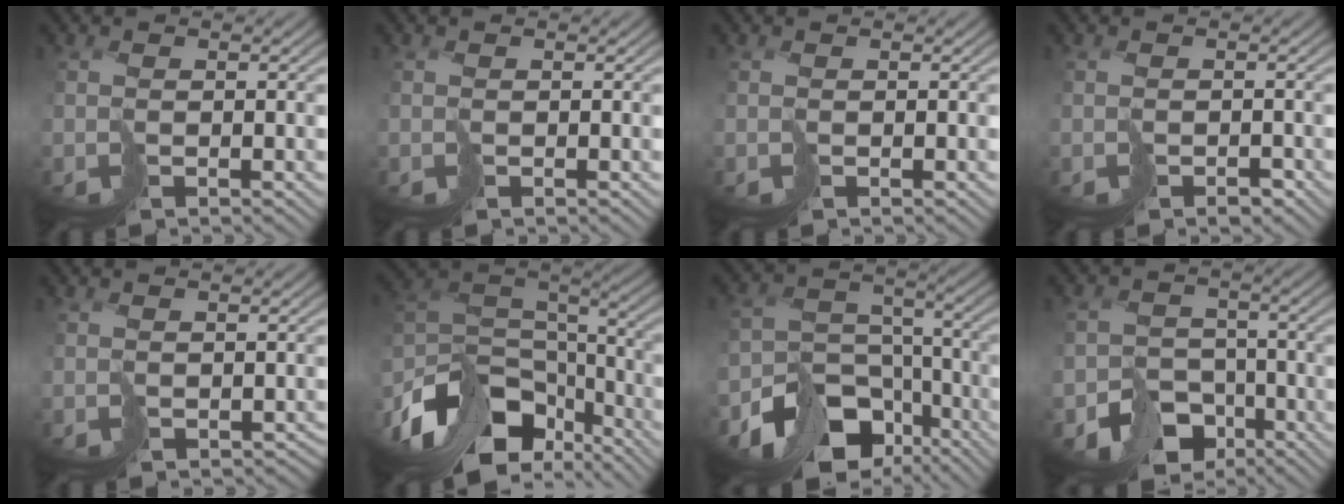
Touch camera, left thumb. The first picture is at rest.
{"total": 0.0}
{"total": 0.0}
{"total": 1.8, "force": [-1.3, 1.0, 0.6], "torque": [0.002, -0.002, -0.021]}
{"total": 1.6, "force": [-0.8, 1.2, 0.7], "torque": [0.000, -0.007, -0.011]}
{"total": 14.1, "force": [-7.7, 8.1, 8.6], "torque": [-0.197, -0.021, -0.119]}
{"total": 14.5, "force": [-10.2, 8.4, 5.9], "torque": [-0.134, -0.031, -0.140]}
{"total": 9.4, "force": [-6.5, 6.2, 2.7], "torque": [-0.047, -0.017, -0.092]}